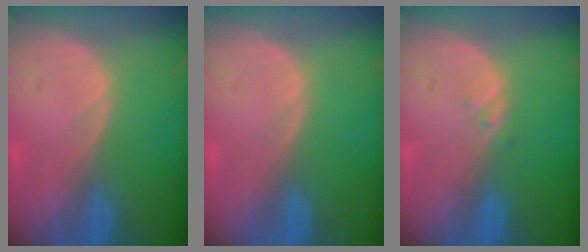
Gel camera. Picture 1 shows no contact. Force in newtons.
{"total": 0.0}
{"total": 0.8, "press": 0.8, "slide": 0.1}